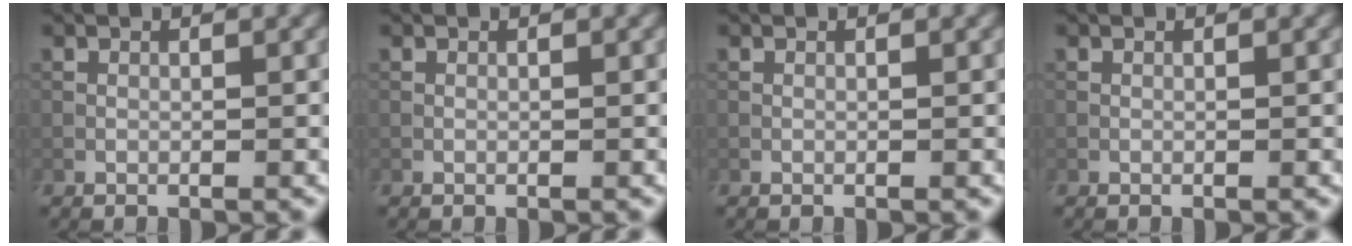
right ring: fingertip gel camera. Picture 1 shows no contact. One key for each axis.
{"total": 0.0}
{"total": 0.0}
{"total": 0.0}